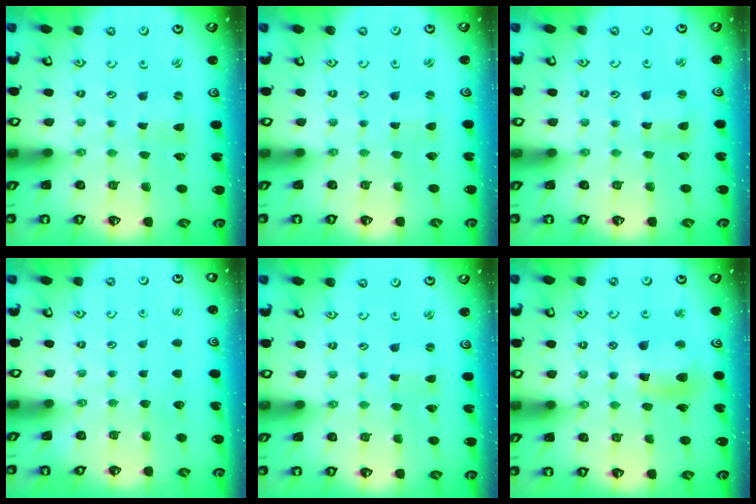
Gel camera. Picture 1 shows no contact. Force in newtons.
{"total": 0.0}
{"total": 2.0, "press": 2.0, "slide": 0.3}
{"total": 0.0}
{"total": 1.4, "press": 1.4, "slide": 0.3}
{"total": 11.1, "press": 10.9, "slide": 2.4}